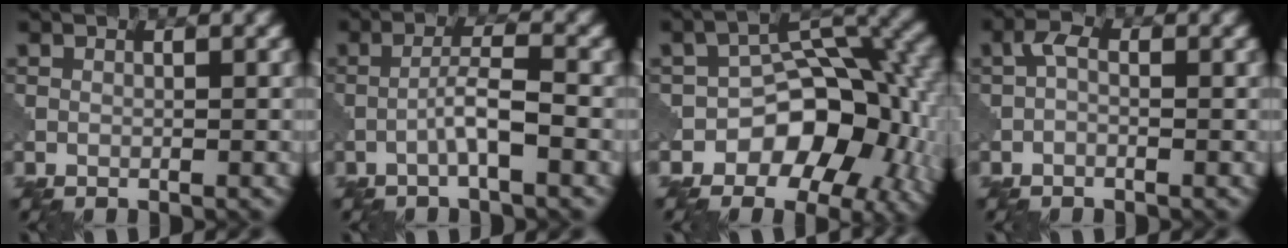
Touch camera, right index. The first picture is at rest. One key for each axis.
{"total": 3.2, "fx": -1.3, "fy": 0.3, "fz": 2.9, "tx": -0.053, "ty": 0.014, "tz": -0.030}
{"total": 10.5, "fx": -3.6, "fy": 7.0, "fz": 6.9, "tx": -0.080, "ty": -0.003, "tz": -0.059}
{"total": 1.4, "fx": -0.4, "fy": 0.8, "fz": 1.1, "tx": -0.022, "ty": 0.005, "tz": -0.013}